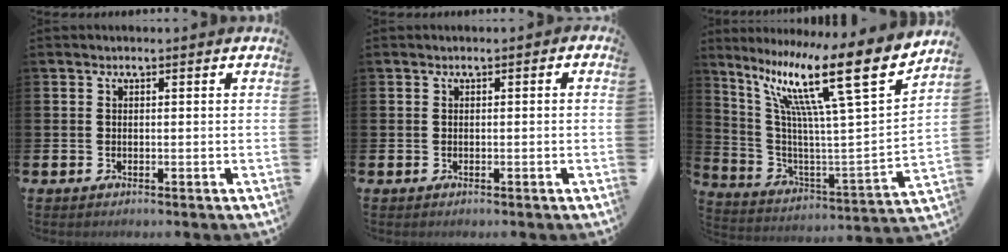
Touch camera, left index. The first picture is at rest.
{"total": 0.0}
{"total": 16.8, "force": [10.2, 2.5, 13.2], "torque": [-0.261, -0.063, 0.153]}